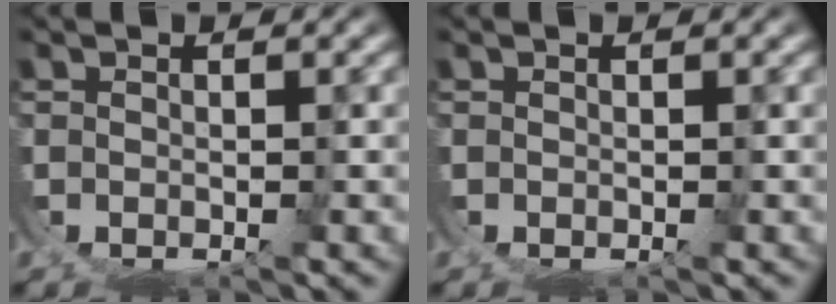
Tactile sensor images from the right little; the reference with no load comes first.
{"total": 0.0}